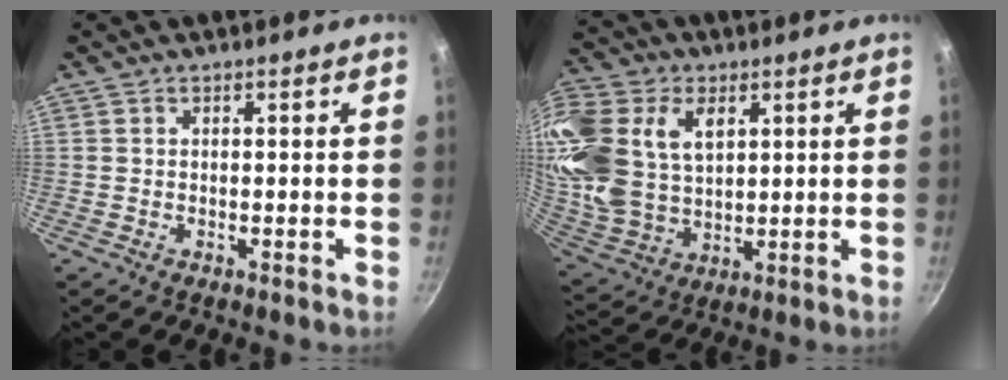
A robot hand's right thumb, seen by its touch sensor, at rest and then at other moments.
{"total": 23.7, "force": [7.5, 16.4, 15.4], "torque": [-0.344, 0.000, 0.149]}